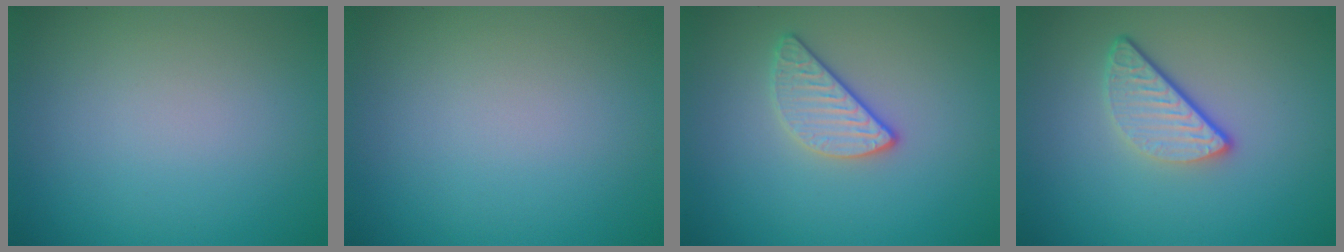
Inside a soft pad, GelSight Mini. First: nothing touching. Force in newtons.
{"total": 0.0}
{"total": 2.5, "press": 2.4, "slide": 0.8}
{"total": 3.3, "press": 2.6, "slide": 2.1}